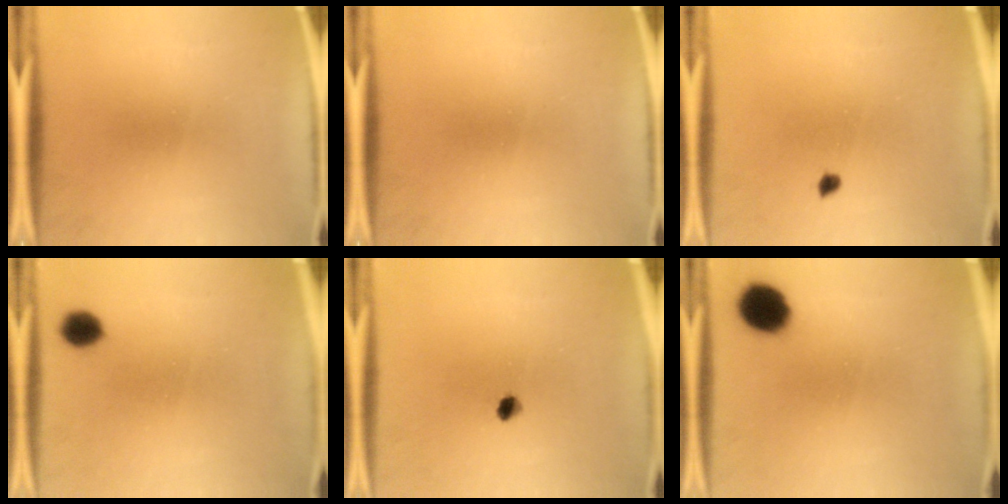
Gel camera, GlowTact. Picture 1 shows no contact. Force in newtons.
{"total": 0.0}
{"total": 1.1}
{"total": 5.1}
{"total": 1.9}
{"total": 8.4}